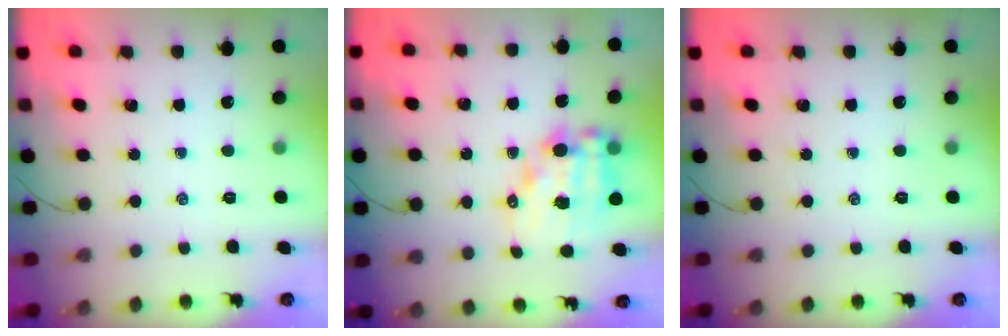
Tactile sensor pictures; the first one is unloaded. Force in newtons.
{"total": 12.3, "press": 12.0, "slide": 3.0}
{"total": 0.0}